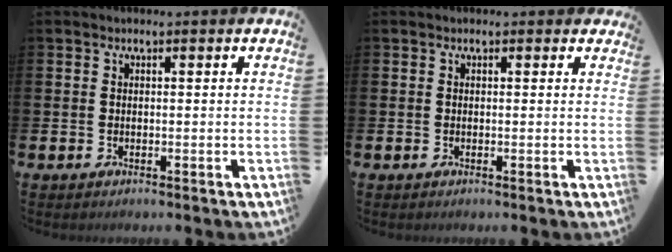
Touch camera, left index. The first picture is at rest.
{"total": 0.0}